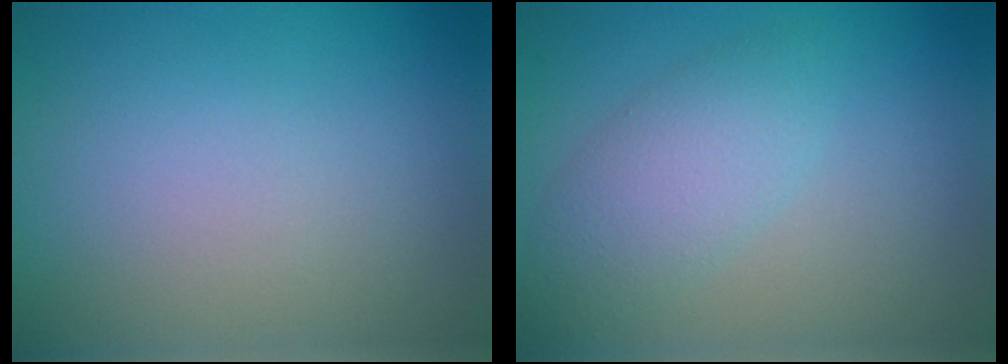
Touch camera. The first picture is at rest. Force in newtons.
{"total": 3.5, "press": 3.5, "slide": 0.1}